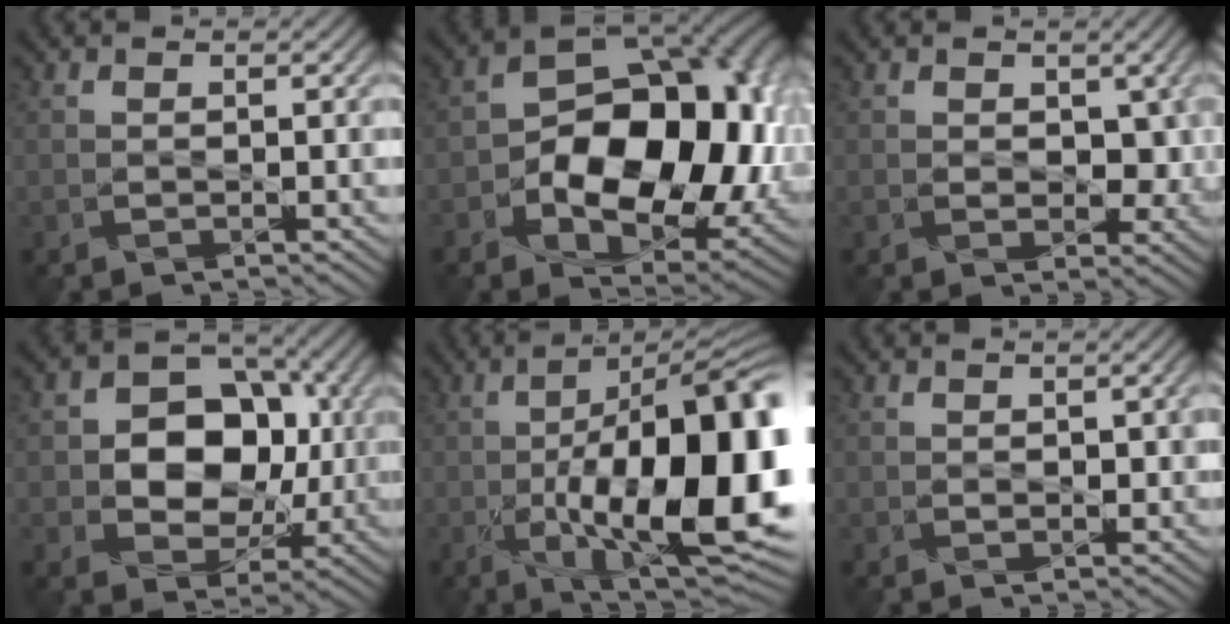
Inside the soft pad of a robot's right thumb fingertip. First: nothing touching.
{"total": 17.5, "force": [-1.5, 11.1, 13.5], "torque": [-0.201, -0.016, -0.020]}
{"total": 4.6, "force": [0.6, 3.1, 3.3], "torque": [-0.054, -0.010, 0.012]}
{"total": 11.1, "force": [0.4, 8.6, 6.9], "torque": [-0.117, 0.002, -0.006]}
{"total": 20.6, "force": [-3.4, 7.7, 18.8], "torque": [-0.283, -0.019, -0.046]}
{"total": 2.2, "force": [0.0, 1.2, 1.8], "torque": [-0.029, -0.004, 0.004]}